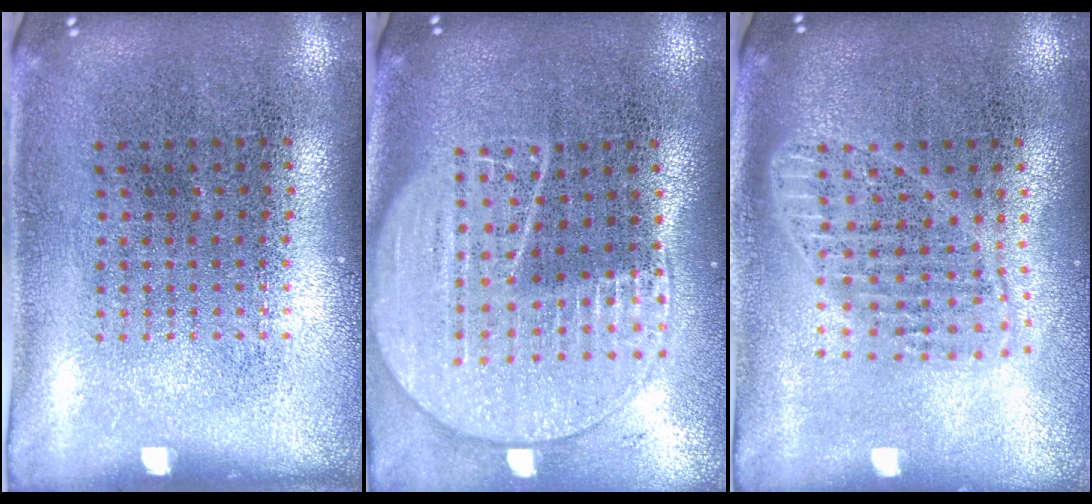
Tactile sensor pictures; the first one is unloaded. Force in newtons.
{"total": 2.0, "press": 1.8, "slide": 1.0}
{"total": 1.7, "press": 1.4, "slide": 0.9}